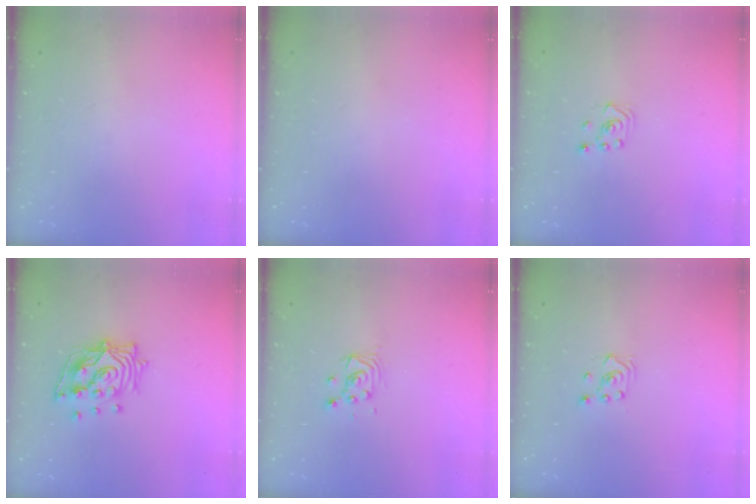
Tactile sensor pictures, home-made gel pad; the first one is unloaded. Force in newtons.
{"total": 0.0}
{"total": 1.9, "press": 1.8, "slide": 0.6}
{"total": 12.7, "press": 12.6, "slide": 1.3}
{"total": 3.4, "press": 3.4, "slide": 0.4}
{"total": 3.1, "press": 3.0, "slide": 0.8}